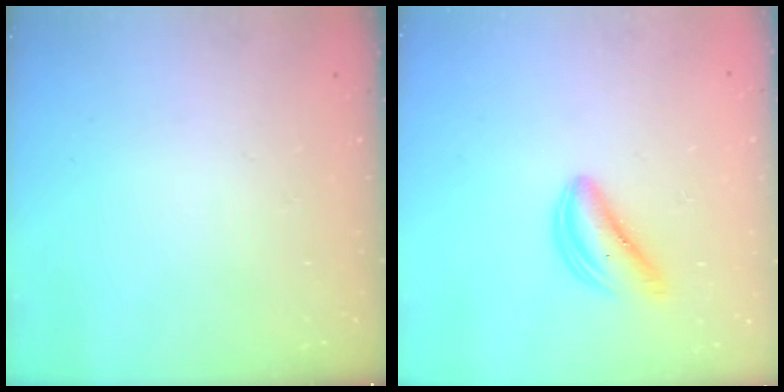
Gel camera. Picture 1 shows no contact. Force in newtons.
{"total": 4.5, "press": 4.5, "slide": 0.3}